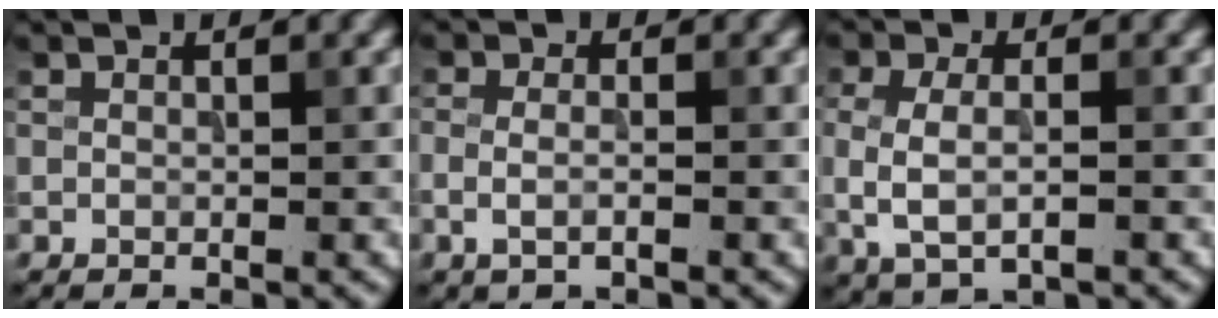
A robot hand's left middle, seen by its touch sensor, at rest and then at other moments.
{"total": 1.7, "force": [-0.5, 0.7, 1.5], "torque": [-0.034, -0.004, -0.014]}
{"total": 3.7, "force": [-0.4, 1.9, 3.2], "torque": [-0.076, -0.007, -0.008]}